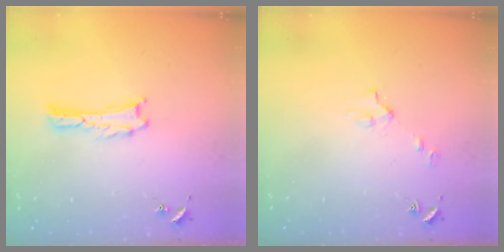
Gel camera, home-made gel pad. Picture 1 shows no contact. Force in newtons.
{"total": 3.1, "press": 3.1, "slide": 0.3}